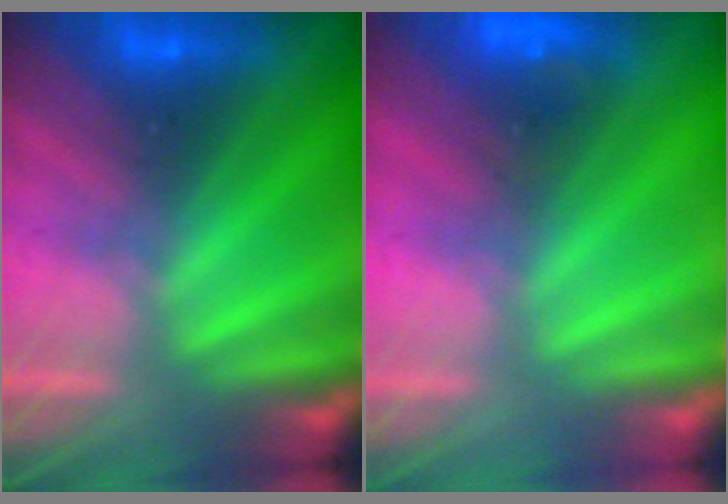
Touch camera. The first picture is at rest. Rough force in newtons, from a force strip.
{"total": 4.6}